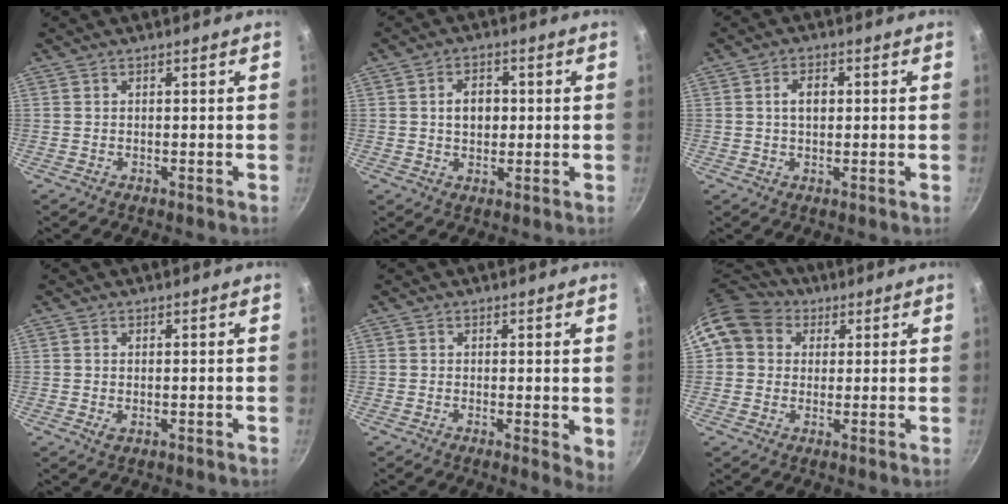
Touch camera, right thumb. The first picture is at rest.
{"total": 5.5, "force": [0.6, 3.9, 3.8], "torque": [-0.040, 0.007, 0.006]}
{"total": 4.0, "force": [0.6, 2.6, 2.9], "torque": [-0.038, 0.009, 0.007]}
{"total": 1.1, "force": [0.0, 0.6, 0.9], "torque": [-0.016, -0.002, 0.000]}
{"total": 3.4, "force": [0.2, 1.4, 3.0], "torque": [-0.037, -0.010, 0.001]}
{"total": 10.6, "force": [4.0, 8.8, 4.3], "torque": [-0.054, 0.014, 0.058]}